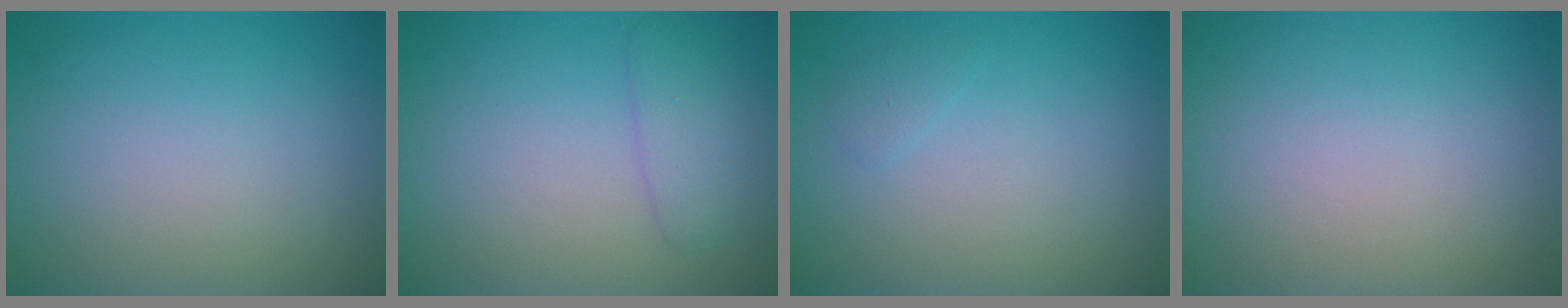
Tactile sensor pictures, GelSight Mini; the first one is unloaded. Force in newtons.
{"total": 2.3, "press": 2.3, "slide": 0.1}
{"total": 0.7, "press": 0.7, "slide": 0.0}
{"total": 0.0}